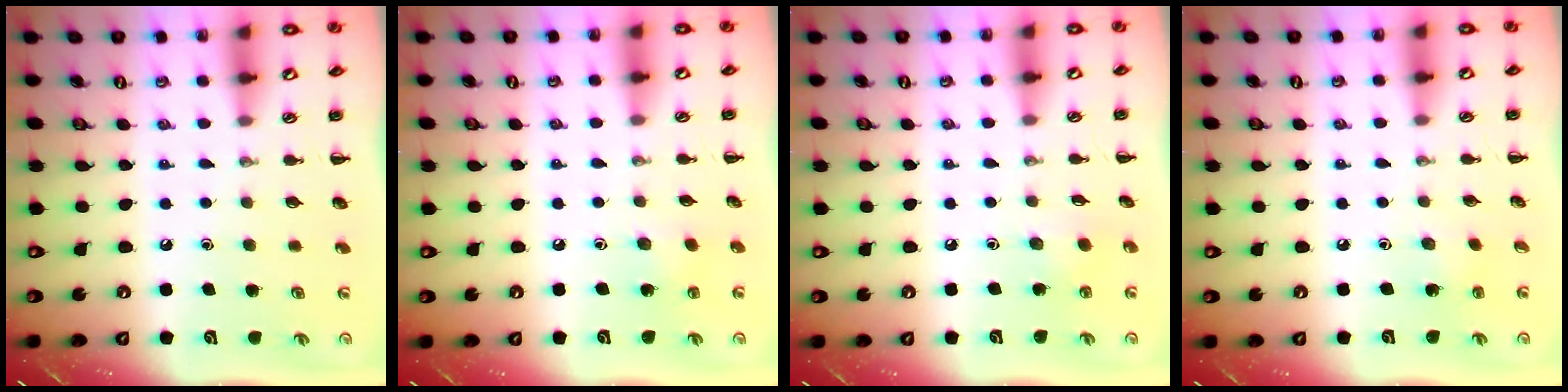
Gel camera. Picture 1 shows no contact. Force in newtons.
{"total": 2.8, "press": 2.7, "slide": 0.9}
{"total": 2.8, "press": 2.8, "slide": 0.7}
{"total": 2.4, "press": 2.3, "slide": 0.6}